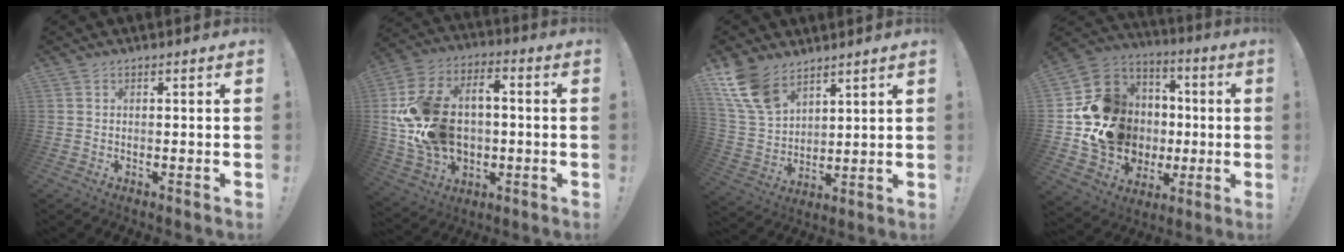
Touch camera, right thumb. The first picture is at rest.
{"total": 20.7, "force": [-0.1, 15.5, 13.7], "torque": [-0.259, 0.014, 0.012]}
{"total": 14.0, "force": [9.2, 8.1, 6.8], "torque": [-0.143, -0.048, 0.181]}
{"total": 19.6, "force": [0.0, 17.9, 8.0], "torque": [-0.115, 0.007, 0.053]}